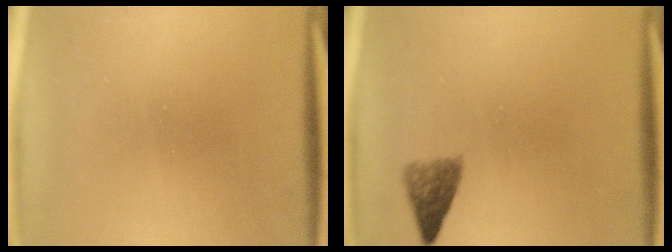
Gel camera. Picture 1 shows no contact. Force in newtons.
{"total": 2.9}